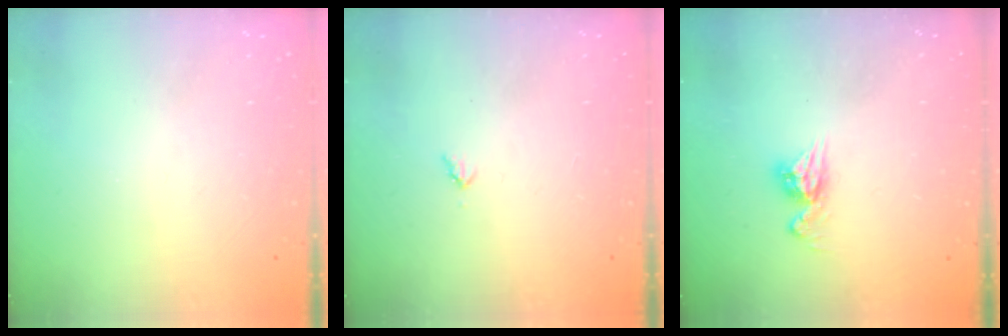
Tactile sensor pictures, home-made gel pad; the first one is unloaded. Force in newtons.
{"total": 3.0, "press": 3.0, "slide": 0.3}
{"total": 8.0, "press": 8.0, "slide": 0.7}